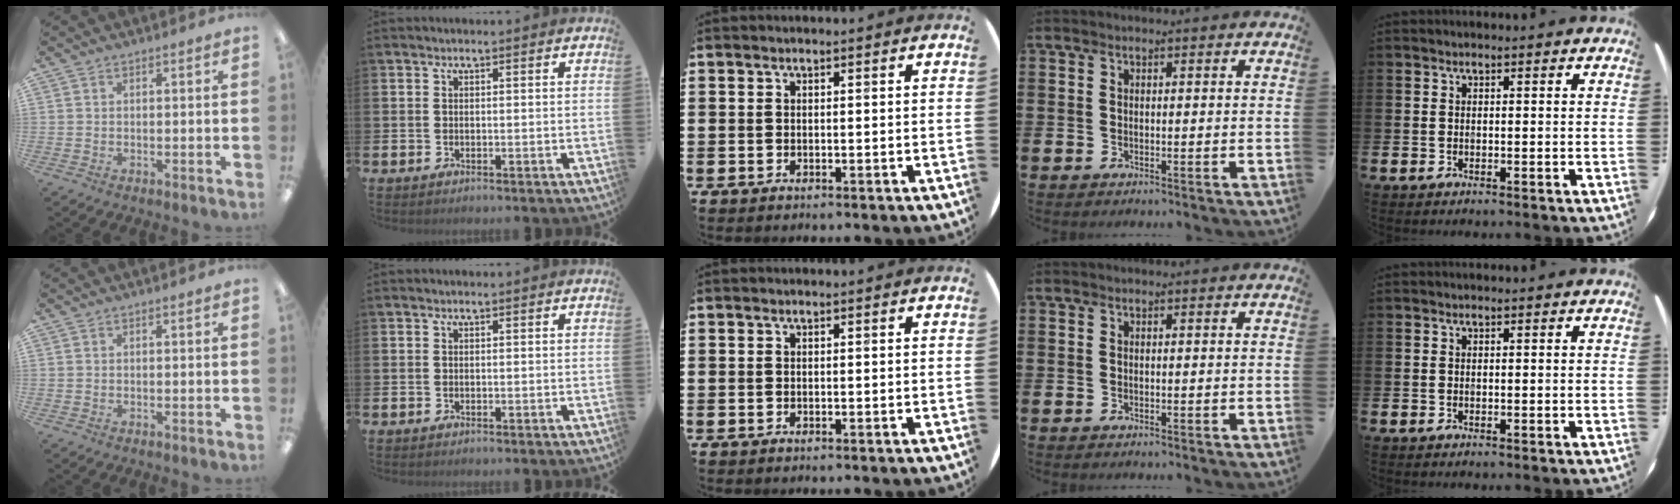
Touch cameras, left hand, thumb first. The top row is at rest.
{}